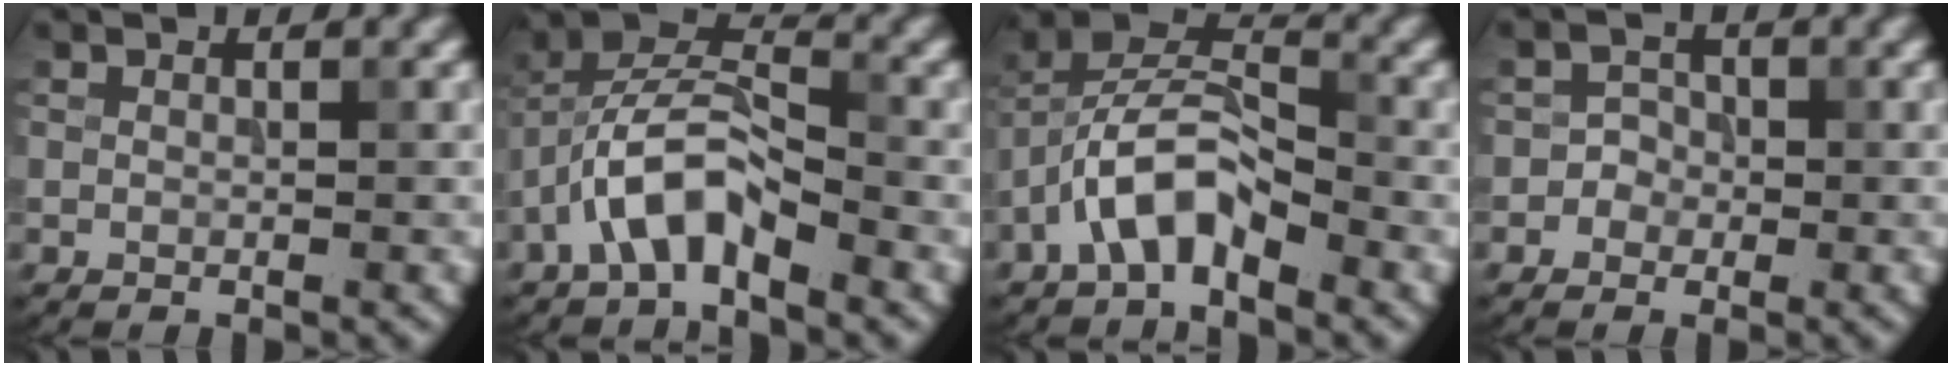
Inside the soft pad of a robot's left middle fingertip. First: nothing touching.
{"total": 5.9, "force": [-3.1, 2.3, 4.3], "torque": [-0.079, 0.016, -0.061]}
{"total": 5.9, "force": [-3.3, 2.5, 4.2], "torque": [-0.076, 0.017, -0.066]}
{"total": 1.4, "force": [-0.5, 1.3, 0.2], "torque": [0.014, 0.004, -0.014]}